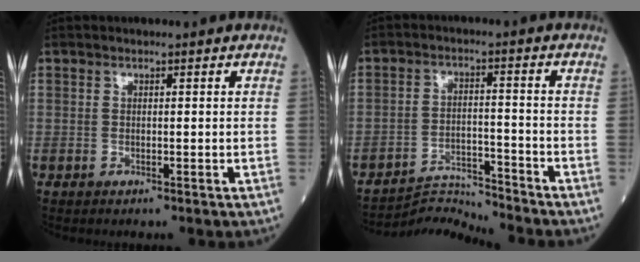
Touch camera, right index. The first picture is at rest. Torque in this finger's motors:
{"motor_torque": [0.02, -0.02, 0.06, -0.01]}